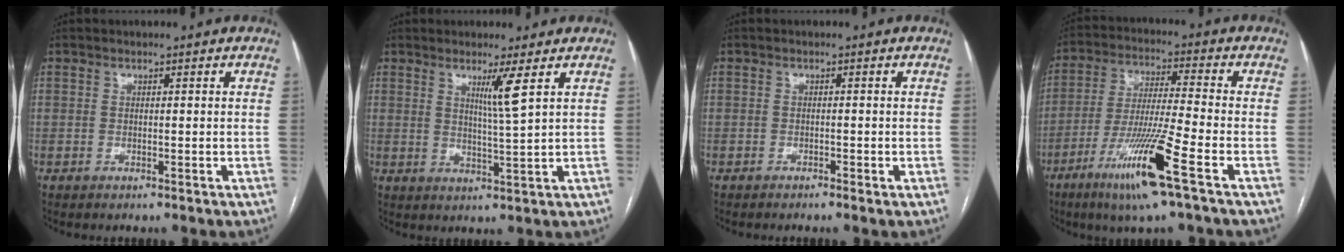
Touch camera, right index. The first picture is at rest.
{"total": 4.4, "force": [2.1, -1.3, 3.6], "torque": [-0.064, -0.017, 0.040]}
{"total": 0.8, "force": [-0.6, 0.0, 0.5], "torque": [-0.010, 0.001, -0.010]}
{"total": 13.3, "force": [-6.7, -0.9, 11.4], "torque": [-0.228, -0.028, -0.126]}